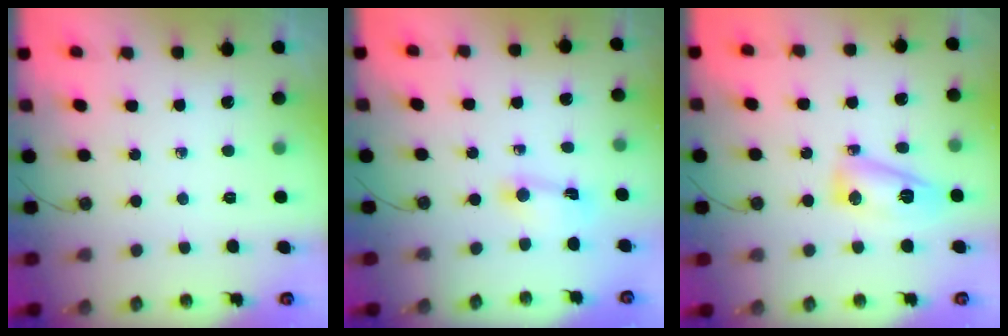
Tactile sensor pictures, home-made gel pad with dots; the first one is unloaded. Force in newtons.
{"total": 1.8, "press": 1.8, "slide": 0.2}
{"total": 9.3, "press": 9.3, "slide": 0.7}